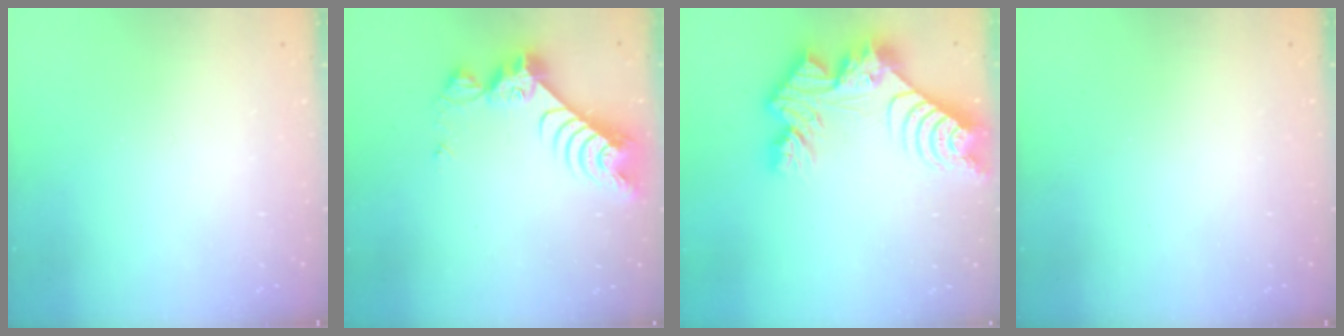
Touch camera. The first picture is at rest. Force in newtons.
{"total": 9.7, "press": 9.7, "slide": 0.8}
{"total": 14.5, "press": 14.4, "slide": 1.2}
{"total": 0.0}